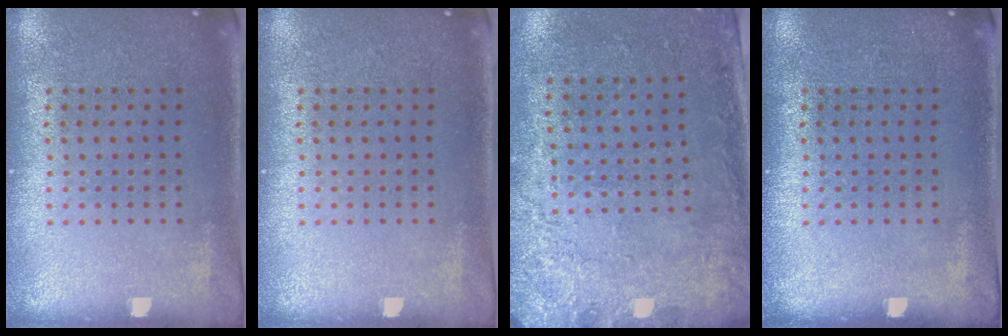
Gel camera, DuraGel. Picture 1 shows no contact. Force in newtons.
{"total": 0.0}
{"total": 2.7, "press": 2.0, "slide": 1.8}
{"total": 0.0}